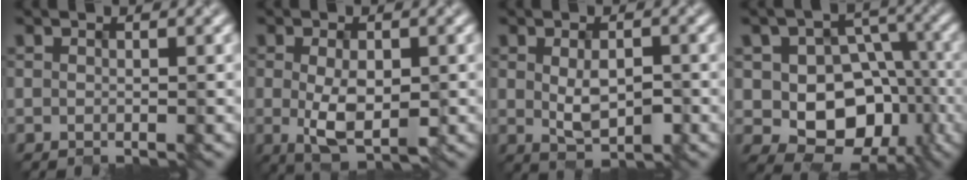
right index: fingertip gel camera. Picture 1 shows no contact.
{"total": 4.6, "force": [-1.0, 2.1, 4.0], "torque": [-0.082, -0.008, -0.006]}
{"total": 2.8, "force": [-0.5, 1.4, 2.4], "torque": [-0.049, -0.003, 0.002]}
{"total": 9.6, "force": [-2.3, 7.1, 6.0], "torque": [-0.073, -0.006, -0.038]}